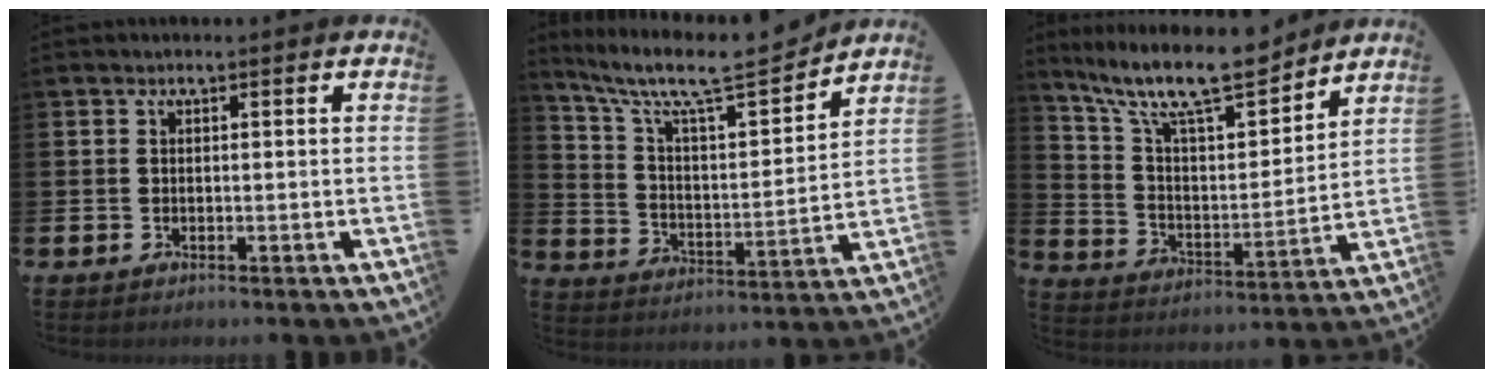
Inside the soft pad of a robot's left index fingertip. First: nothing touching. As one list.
[{"total": 9.7, "force": [8.2, 1.7, 4.8], "torque": [-0.125, -0.059, 0.135]}, {"total": 12.8, "force": [11.0, 2.8, 5.8], "torque": [-0.144, -0.065, 0.193]}]